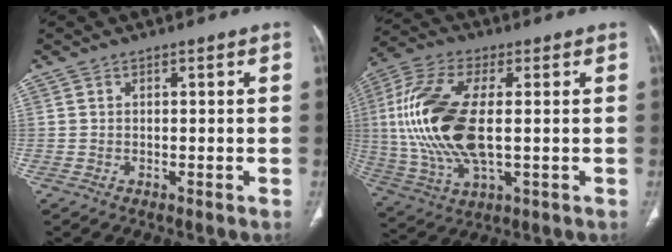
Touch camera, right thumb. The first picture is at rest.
{"total": 19.4, "force": [1.0, 8.7, 17.3], "torque": [-0.383, -0.003, 0.022]}